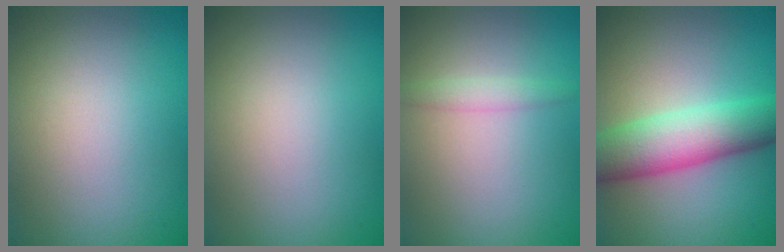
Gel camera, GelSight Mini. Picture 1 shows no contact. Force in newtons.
{"total": 0.0}
{"total": 1.3, "press": 1.3, "slide": 0.1}
{"total": 7.5, "press": 7.5, "slide": 0.1}